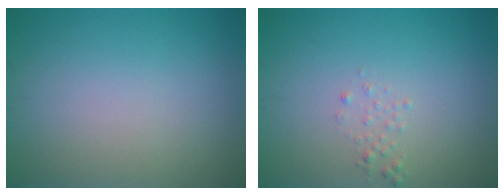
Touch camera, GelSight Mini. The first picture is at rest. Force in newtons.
{"total": 0.8, "press": 0.8, "slide": 0.1}